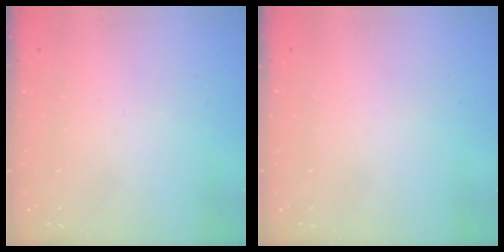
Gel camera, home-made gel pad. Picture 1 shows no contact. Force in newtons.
{"total": 0.0}